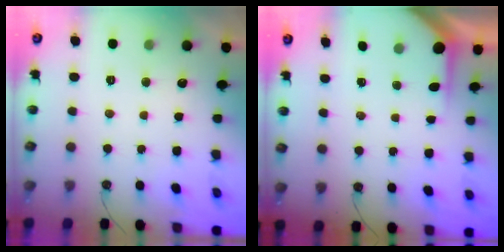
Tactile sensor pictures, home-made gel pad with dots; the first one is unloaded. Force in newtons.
{"total": 3.9, "press": 3.8, "slide": 0.4}